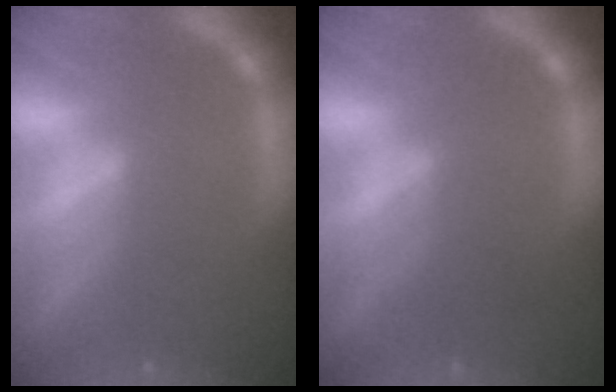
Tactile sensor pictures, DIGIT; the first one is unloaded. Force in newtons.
{"total": 2.0}